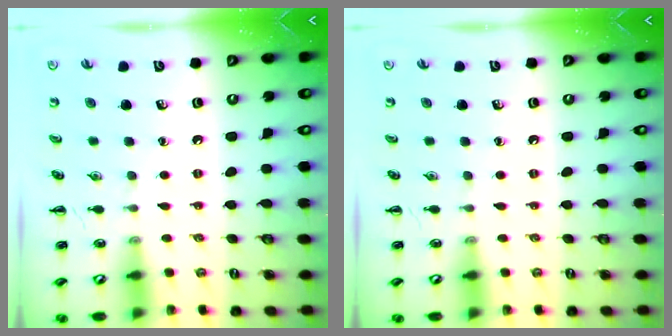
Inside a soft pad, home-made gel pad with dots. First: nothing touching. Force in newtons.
{"total": 0.0}